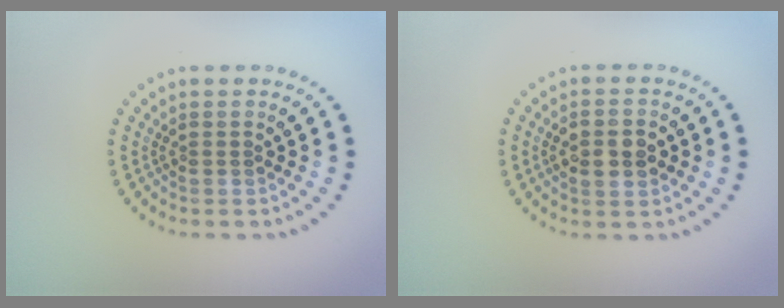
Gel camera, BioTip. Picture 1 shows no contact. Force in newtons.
{"total": 3.8, "press": 3.8, "slide": 0.4}